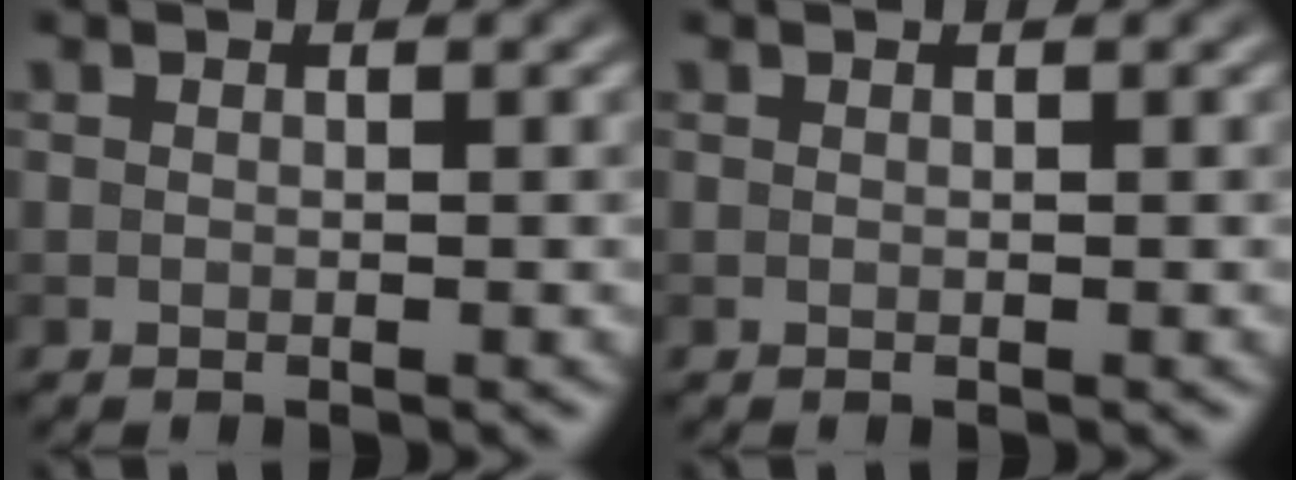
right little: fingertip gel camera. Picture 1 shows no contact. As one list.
[{"total": 0.0}]